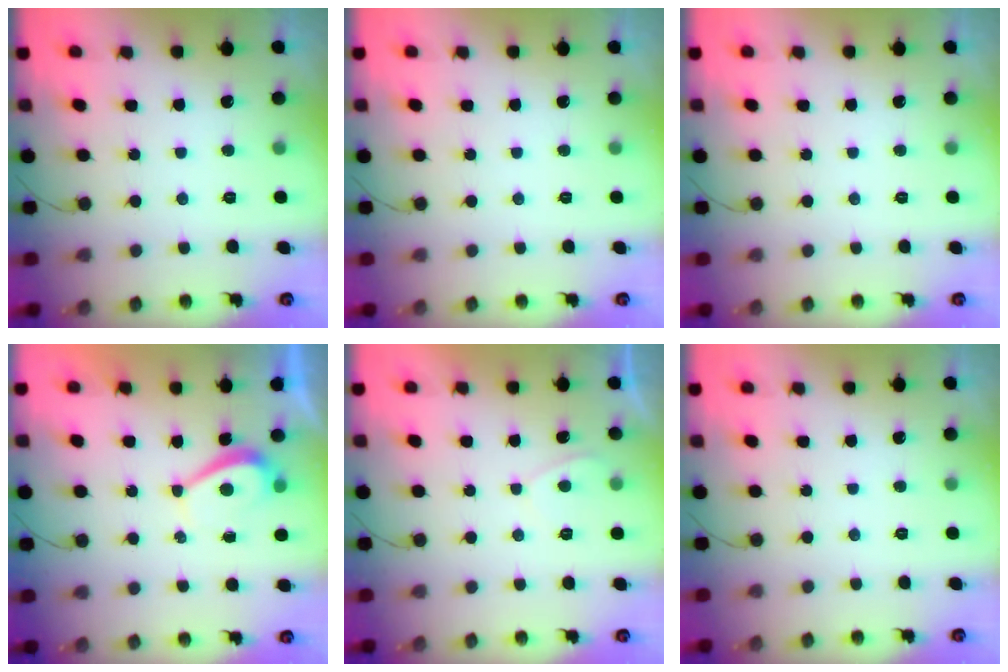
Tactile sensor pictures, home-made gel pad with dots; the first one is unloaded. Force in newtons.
{"total": 0.0}
{"total": 0.0}
{"total": 2.7, "press": 2.7, "slide": 0.6}
{"total": 1.2, "press": 1.1, "slide": 0.5}
{"total": 0.0}